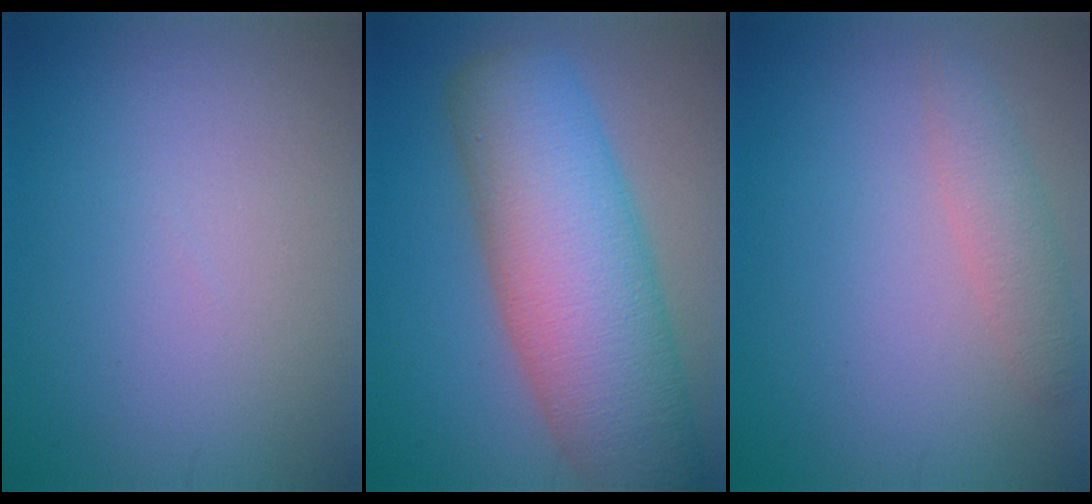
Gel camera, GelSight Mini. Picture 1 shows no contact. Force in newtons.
{"total": 11.3, "press": 11.3, "slide": 0.6}
{"total": 2.1, "press": 2.1, "slide": 0.1}